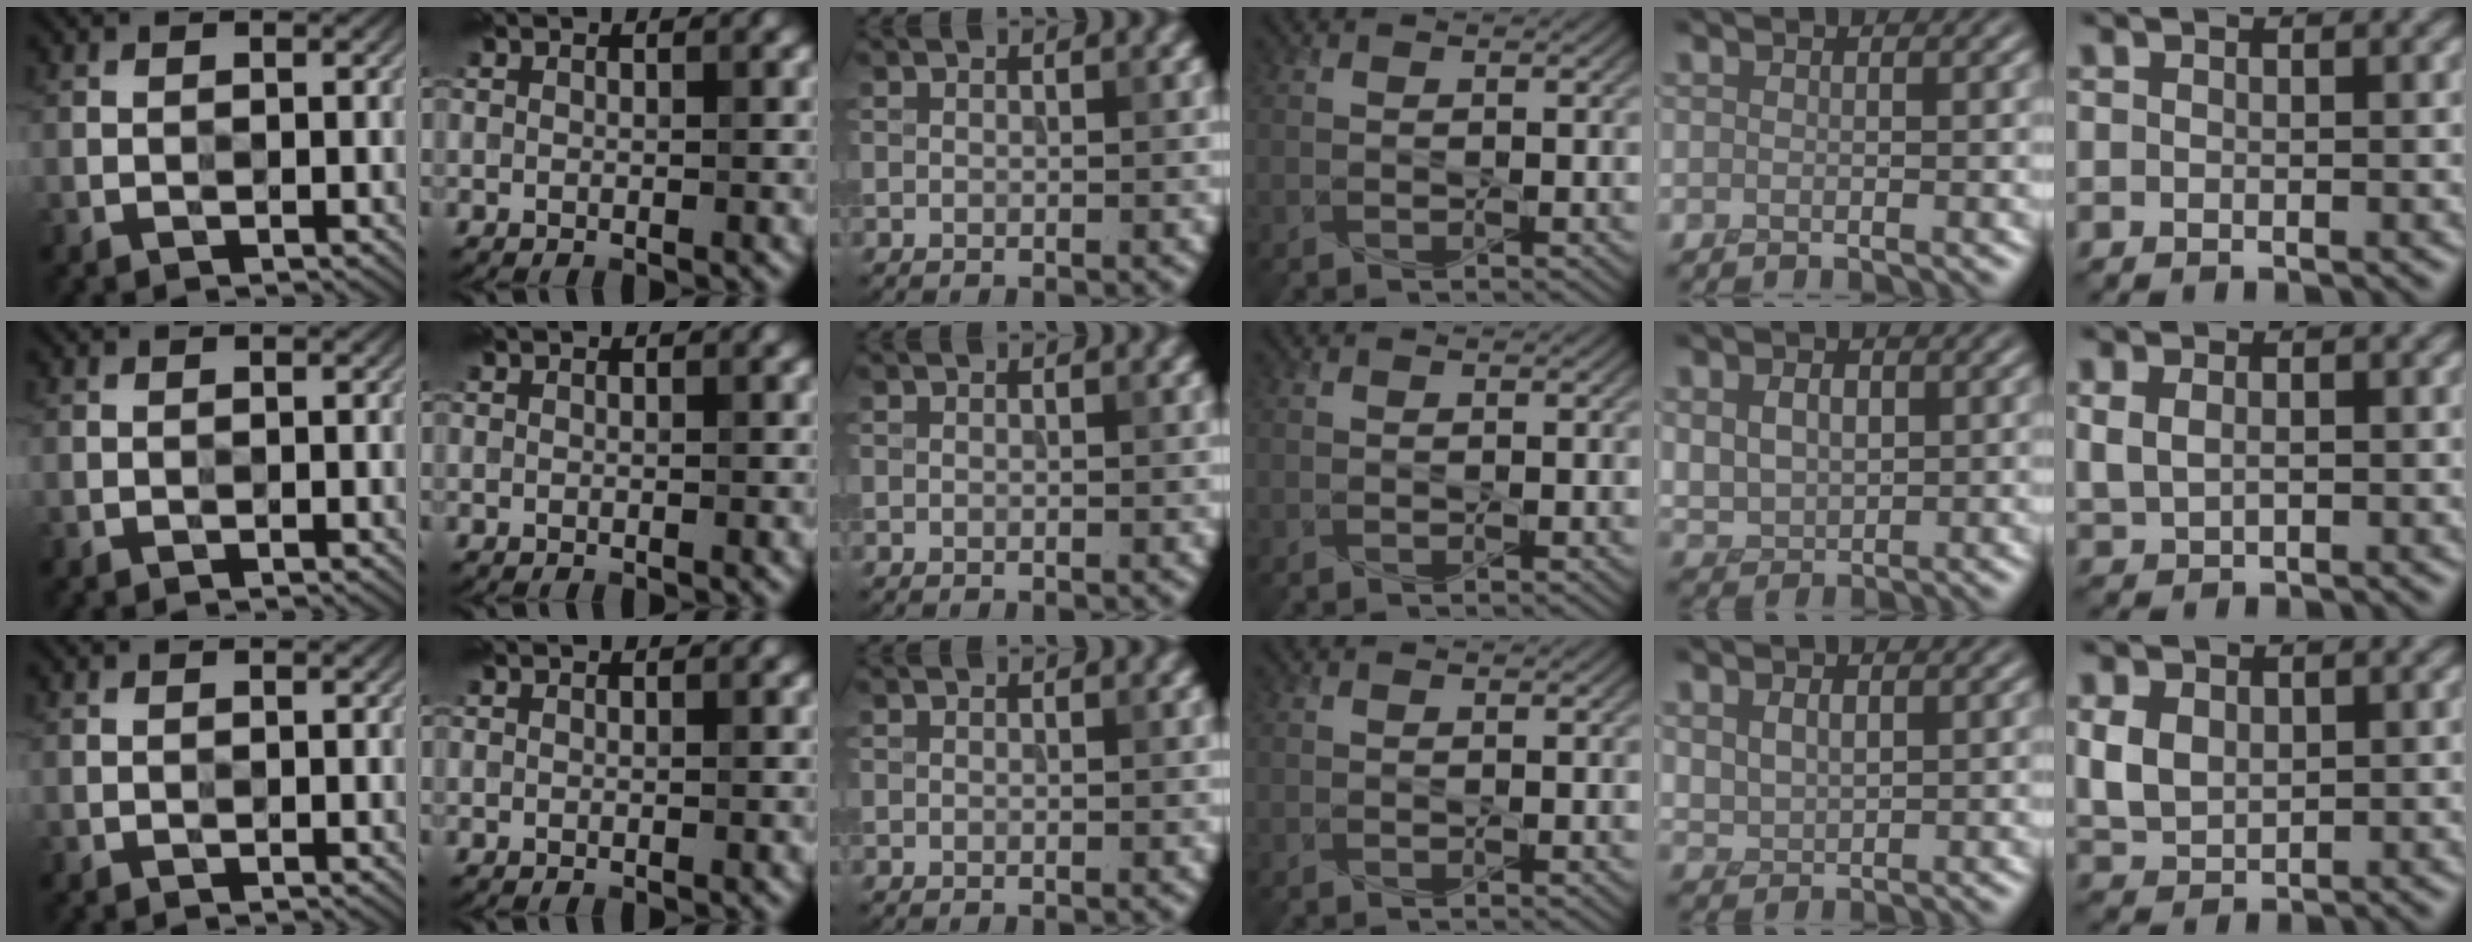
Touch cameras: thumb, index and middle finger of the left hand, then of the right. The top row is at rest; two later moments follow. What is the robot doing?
{"motion": "press", "object": "gel pad"}